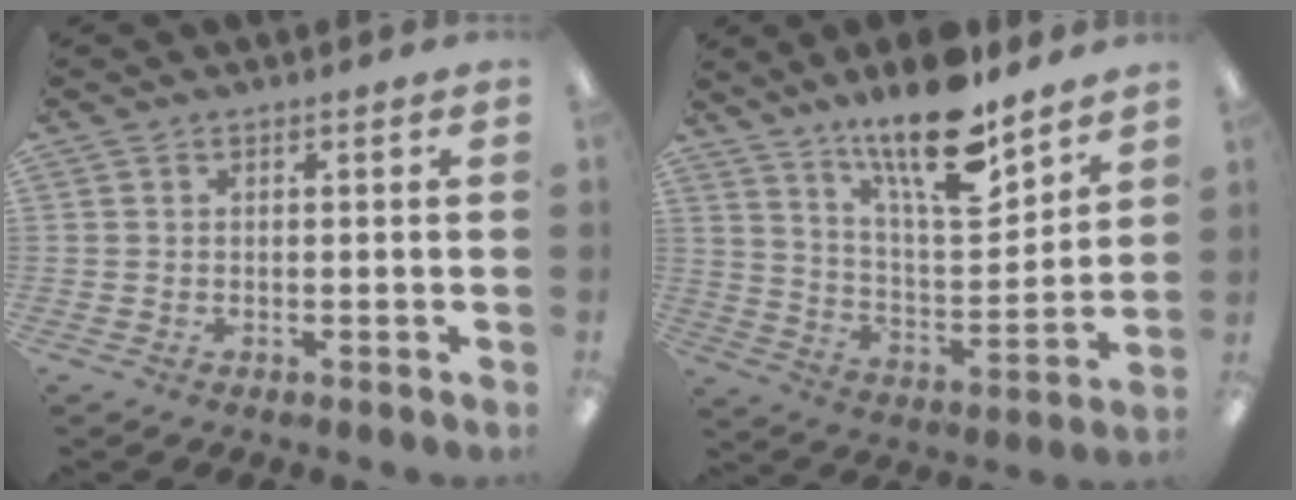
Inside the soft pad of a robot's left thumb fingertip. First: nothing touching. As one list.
[{"total": 17.8, "force": [13.3, 5.2, 10.6], "torque": [-0.175, -0.087, 0.221]}]